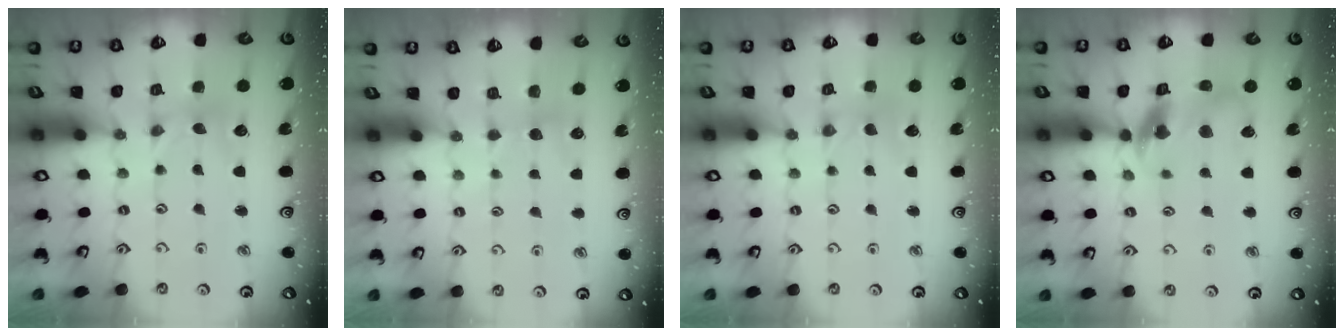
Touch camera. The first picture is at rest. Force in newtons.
{"total": 4.1, "press": 4.1, "slide": 0.5}
{"total": 0.0}
{"total": 12.8, "press": 12.6, "slide": 1.7}